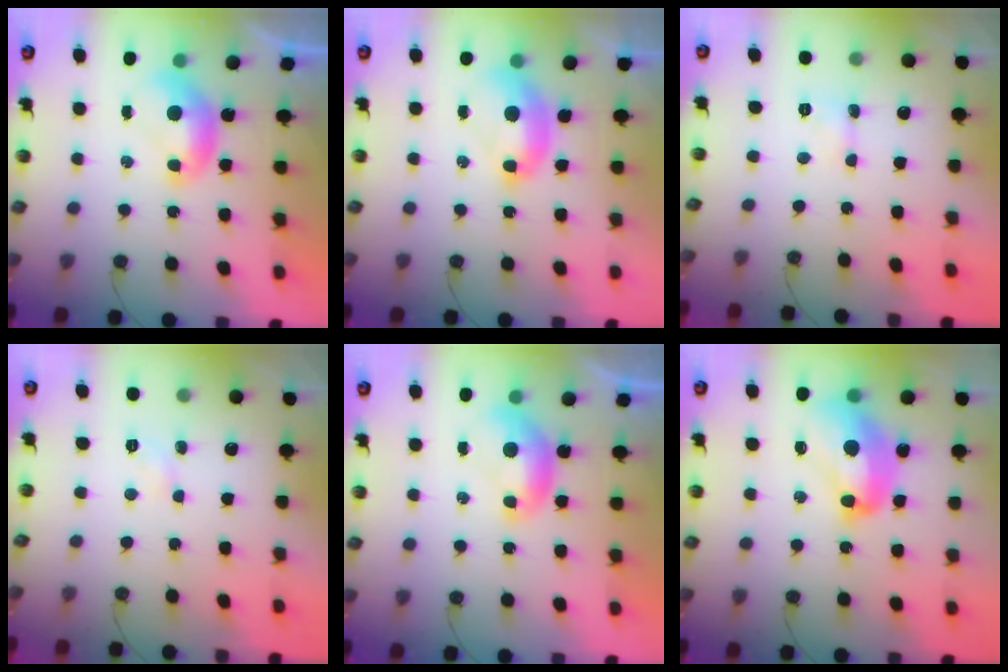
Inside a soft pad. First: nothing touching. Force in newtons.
{"total": 2.5, "press": 2.4, "slide": 0.6}
{"total": 2.0, "press": 2.0, "slide": 0.4}
{"total": 2.4, "press": 2.3, "slide": 0.4}
{"total": 0.0}
{"total": 10.3, "press": 10.3, "slide": 1.3}